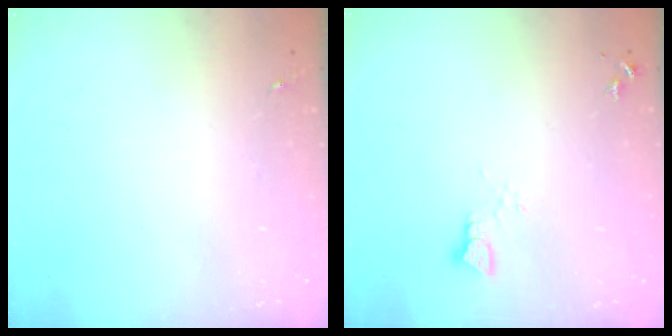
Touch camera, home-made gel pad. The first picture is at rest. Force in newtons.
{"total": 2.5, "press": 2.5, "slide": 0.1}